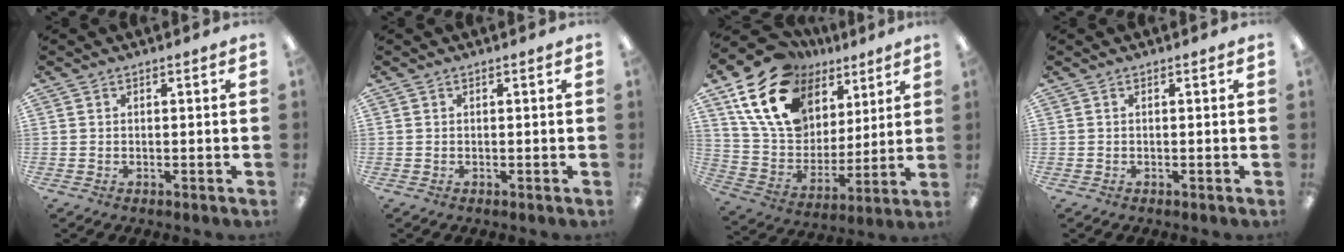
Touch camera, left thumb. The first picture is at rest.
{"total": 0.0}
{"total": 20.8, "force": [10.8, 14.4, 10.4], "torque": [-0.198, -0.035, 0.205]}
{"total": 0.0}